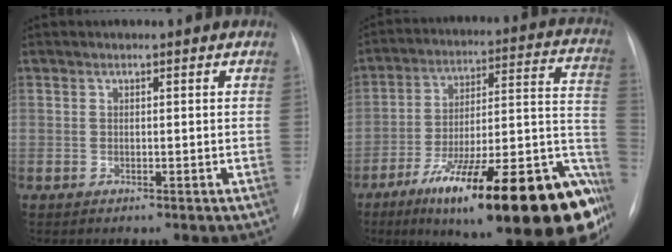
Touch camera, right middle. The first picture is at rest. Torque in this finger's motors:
{"motor_torque": [1.13, -1.01, 1.05, 0.21]}